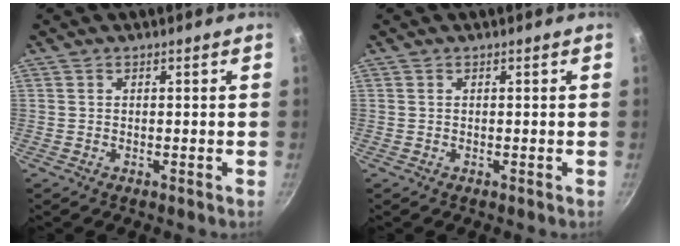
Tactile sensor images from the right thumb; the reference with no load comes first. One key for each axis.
{"total": 0.0}